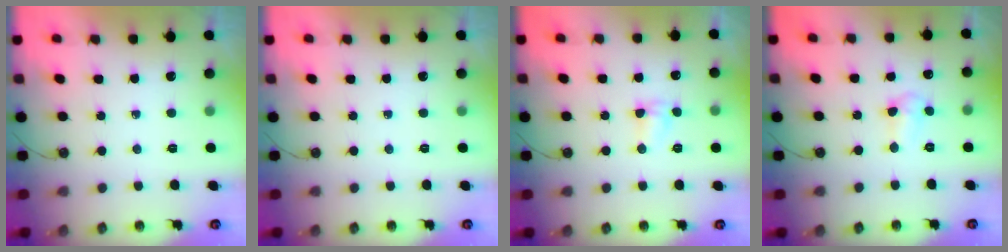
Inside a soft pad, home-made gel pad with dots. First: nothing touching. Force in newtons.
{"total": 0.0}
{"total": 3.6, "press": 3.5, "slide": 0.6}
{"total": 4.5, "press": 4.5, "slide": 0.6}